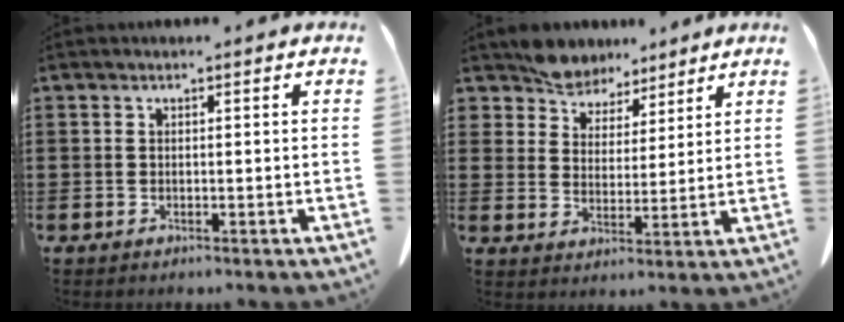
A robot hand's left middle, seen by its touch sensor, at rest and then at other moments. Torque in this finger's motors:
{"motor_torque": [1.21, 0.93, 0.20, 0.04]}